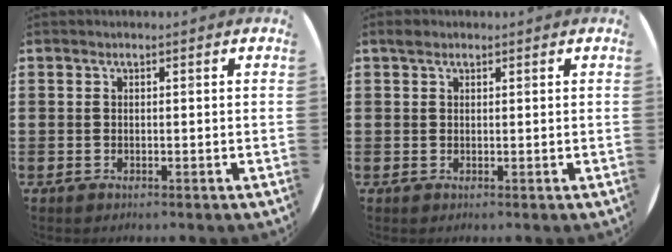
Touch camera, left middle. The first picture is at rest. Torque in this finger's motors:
{"motor_torque": [0.44, -0.33, 0.01, 0.03]}